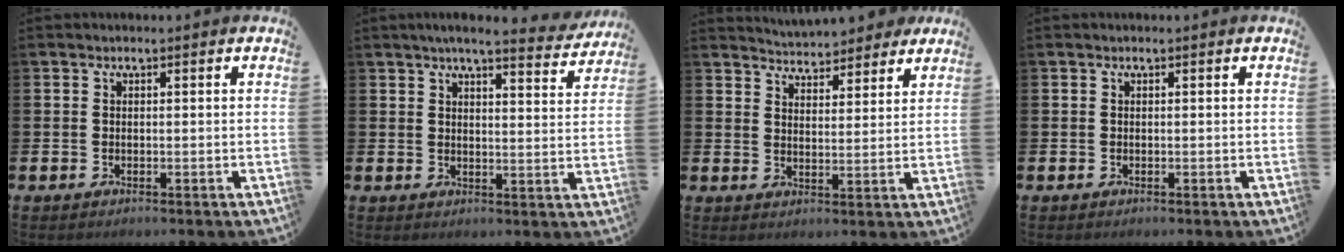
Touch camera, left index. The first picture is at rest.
{"total": 5.0, "force": [4.7, 0.1, 1.9], "torque": [-0.038, -0.025, 0.077]}
{"total": 5.5, "force": [5.4, 1.0, -0.1], "torque": [-0.007, -0.041, 0.096]}
{"total": 0.0}